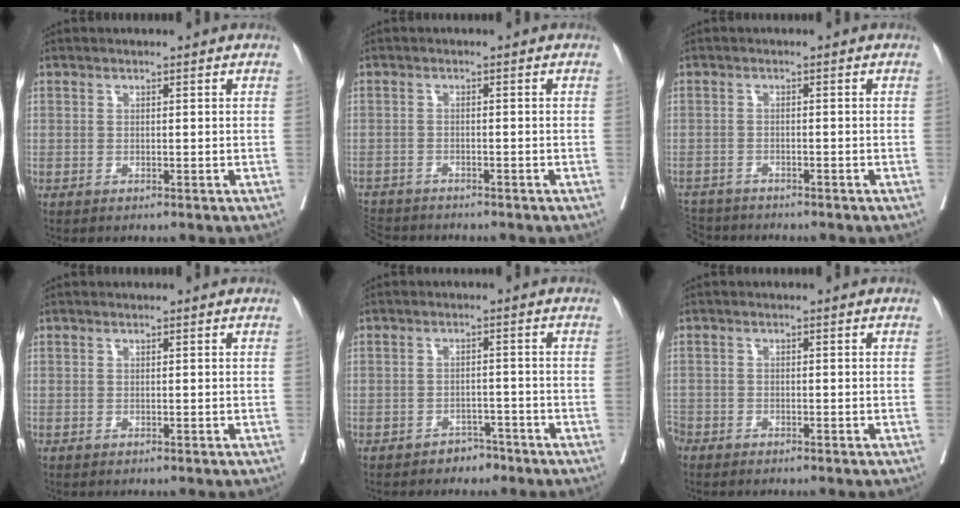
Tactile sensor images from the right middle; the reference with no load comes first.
{"total": 6.7, "force": [-6.2, 1.8, 1.7], "torque": [-0.037, -0.009, -0.101]}
{"total": 6.3, "force": [-5.9, 1.9, 1.2], "torque": [-0.025, -0.008, -0.098]}
{"total": 0.0}
{"total": 2.7, "force": [-2.1, 1.6, 0.5], "torque": [-0.008, 0.007, -0.028]}
{"total": 2.5, "force": [-2.3, 0.9, 0.8], "torque": [-0.015, -0.003, -0.045]}